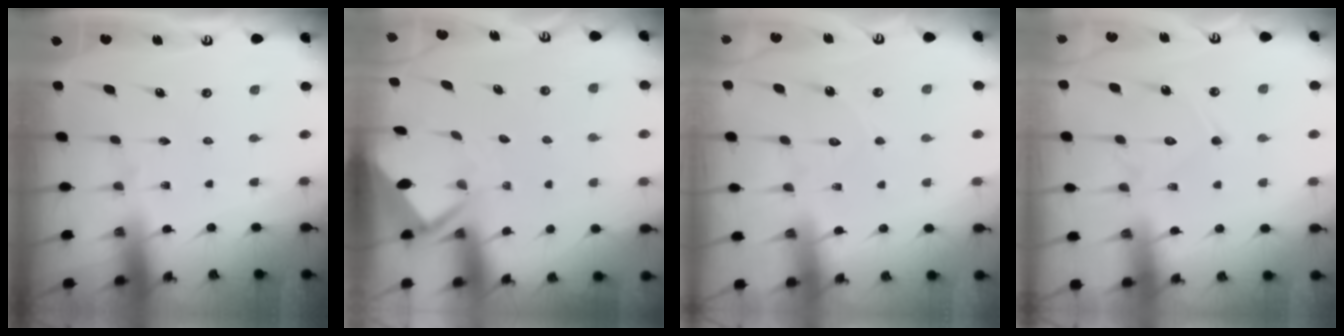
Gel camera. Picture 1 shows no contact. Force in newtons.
{"total": 3.8, "press": 3.8, "slide": 0.3}
{"total": 5.1, "press": 5.0, "slide": 0.6}
{"total": 11.7, "press": 11.7, "slide": 1.0}